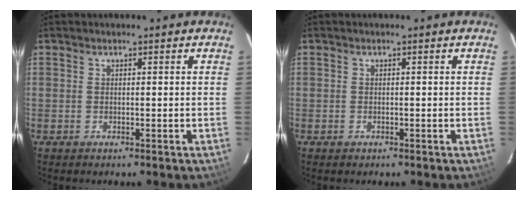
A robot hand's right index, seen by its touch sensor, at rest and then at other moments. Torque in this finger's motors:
{"motor_torque": [0.09, 0.01, 0.01, 0.00]}